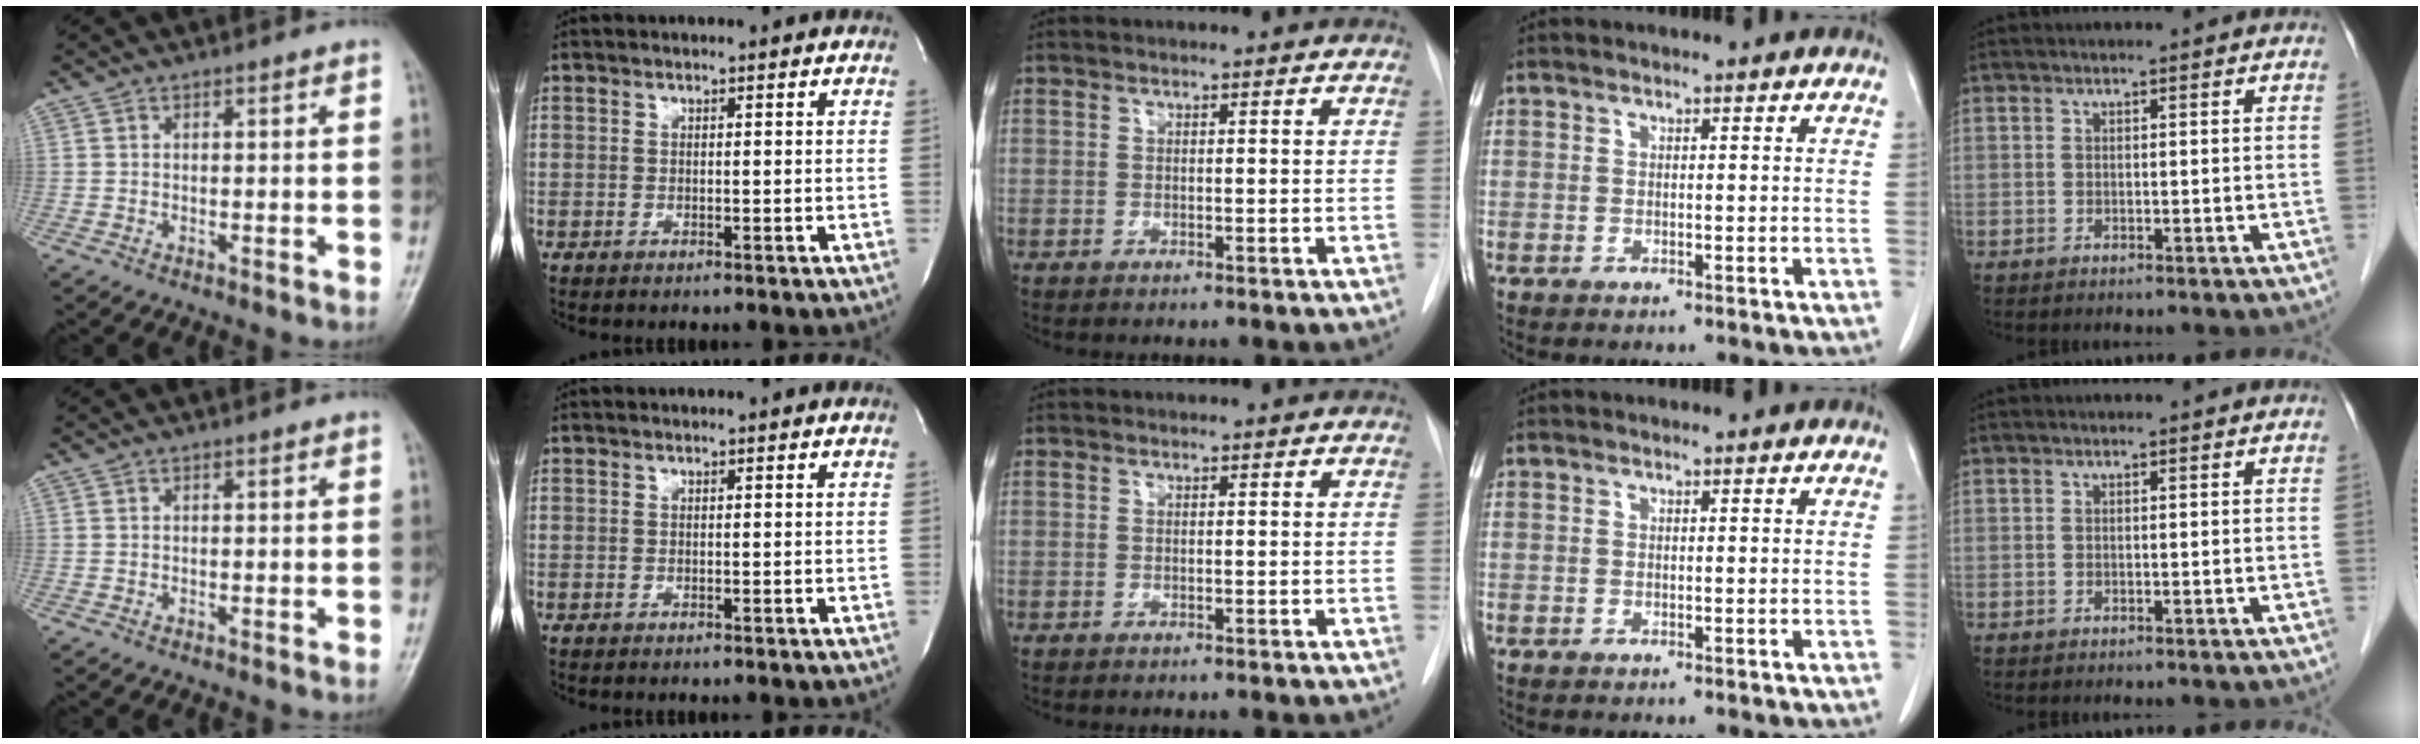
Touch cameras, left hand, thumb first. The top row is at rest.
{}